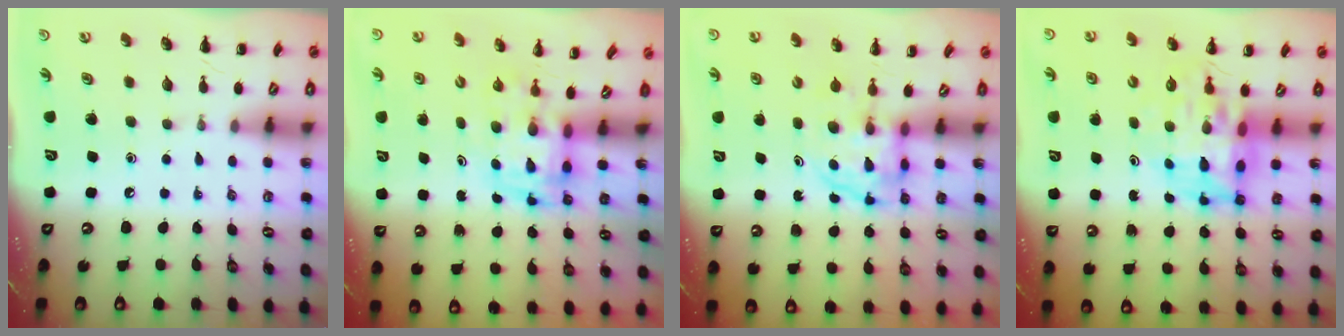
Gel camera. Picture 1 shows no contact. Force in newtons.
{"total": 3.8, "press": 3.7, "slide": 0.7}
{"total": 3.8, "press": 3.8, "slide": 0.3}
{"total": 11.2, "press": 10.8, "slide": 3.3}